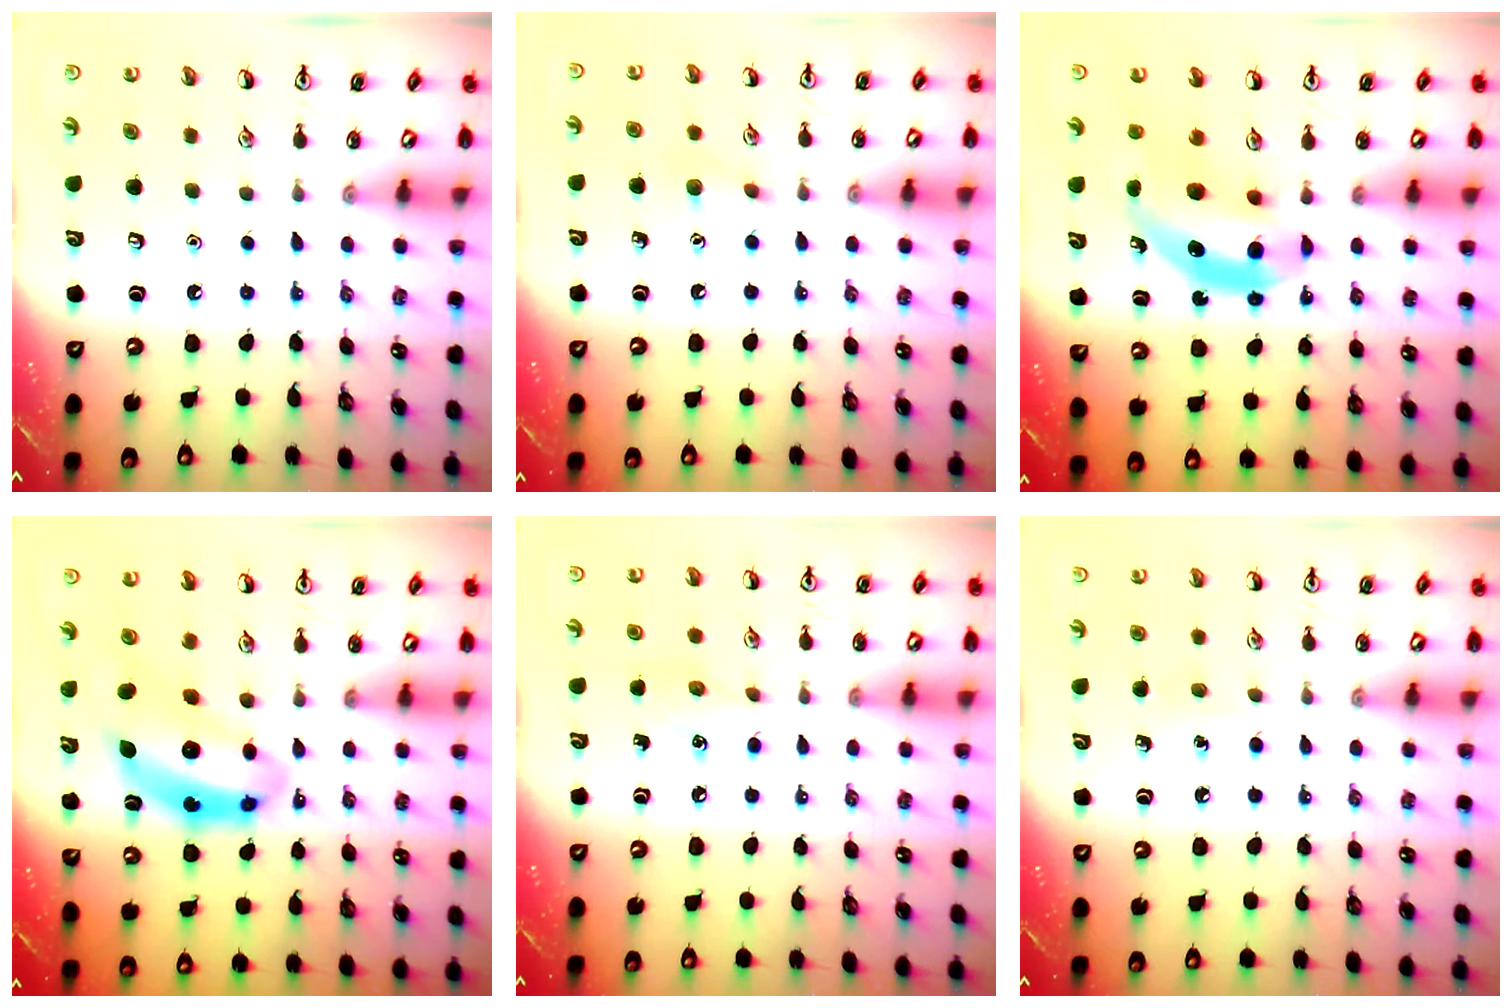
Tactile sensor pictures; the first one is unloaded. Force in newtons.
{"total": 6.4, "press": 6.3, "slide": 1.4}
{"total": 9.4, "press": 9.0, "slide": 2.9}
{"total": 9.6, "press": 9.0, "slide": 3.3}
{"total": 6.2, "press": 6.0, "slide": 1.5}
{"total": 5.9, "press": 5.7, "slide": 1.6}